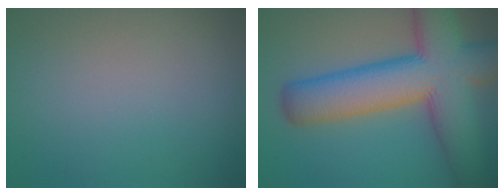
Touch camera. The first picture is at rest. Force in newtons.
{"total": 12.7, "press": 12.6, "slide": 0.7}